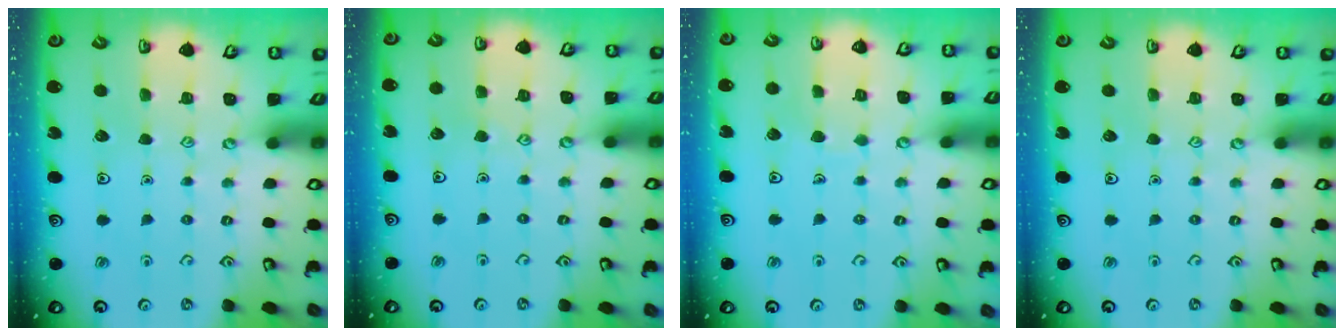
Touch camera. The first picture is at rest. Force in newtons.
{"total": 3.4, "press": 3.4, "slide": 0.3}
{"total": 3.5, "press": 3.5, "slide": 0.3}
{"total": 0.0}